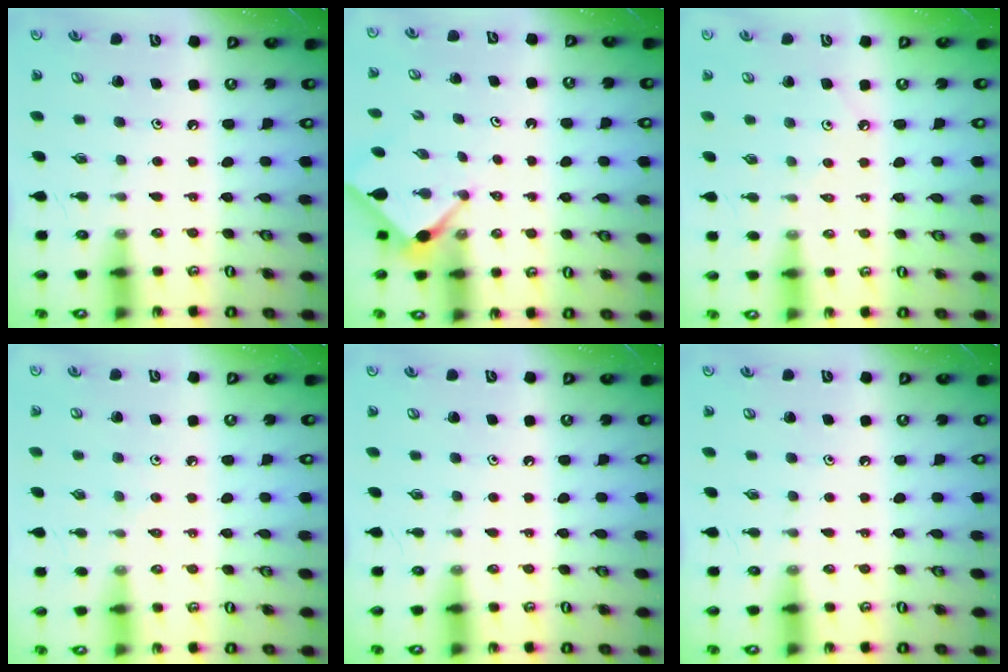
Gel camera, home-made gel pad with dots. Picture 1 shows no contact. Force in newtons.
{"total": 2.9, "press": 2.9, "slide": 0.3}
{"total": 1.8, "press": 1.8, "slide": 0.2}
{"total": 1.9, "press": 1.9, "slide": 0.5}
{"total": 0.0}
{"total": 0.0}